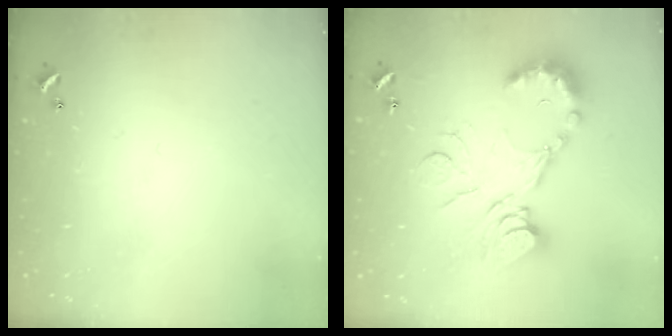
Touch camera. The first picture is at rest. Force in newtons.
{"total": 17.9, "press": 17.9, "slide": 1.4}